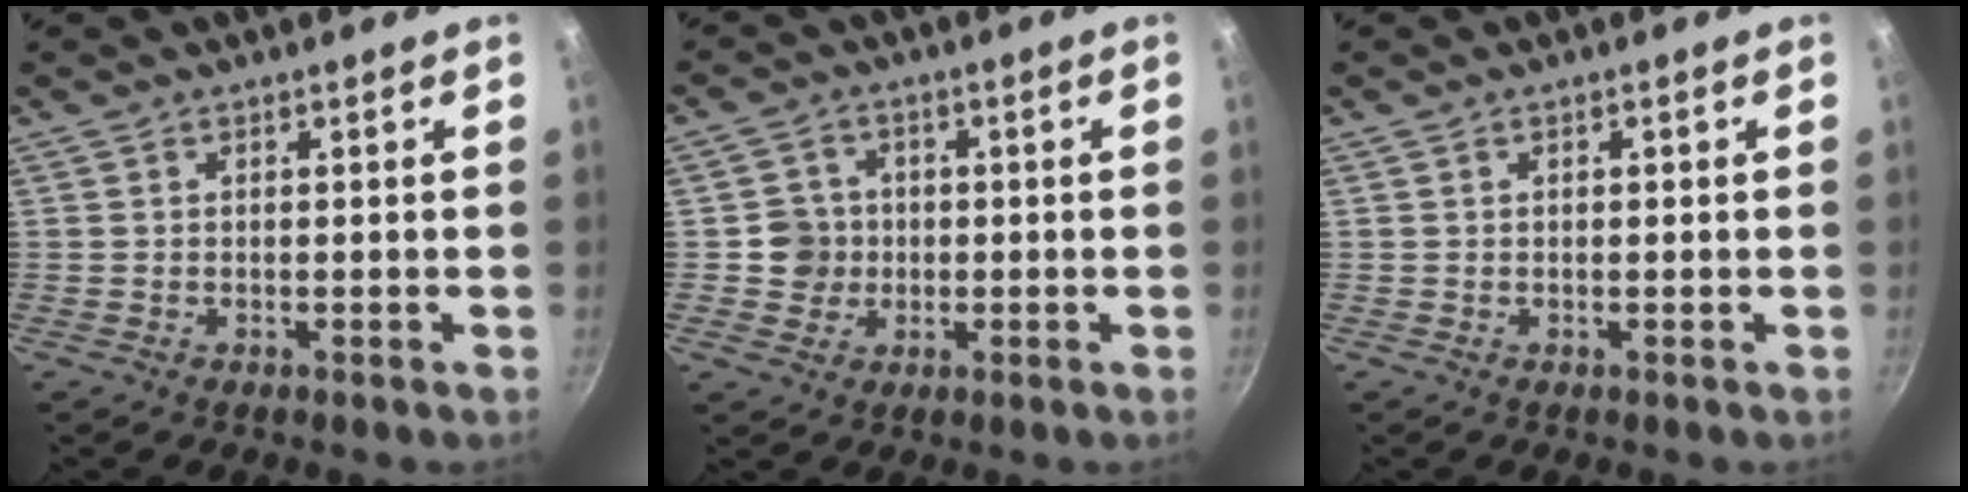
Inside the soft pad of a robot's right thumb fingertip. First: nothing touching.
{"total": 5.2, "force": [-0.3, 5.1, 1.1], "torque": [0.016, 0.011, -0.009]}
{"total": 0.9, "force": [0.3, 0.4, 0.7], "torque": [-0.009, 0.003, 0.004]}